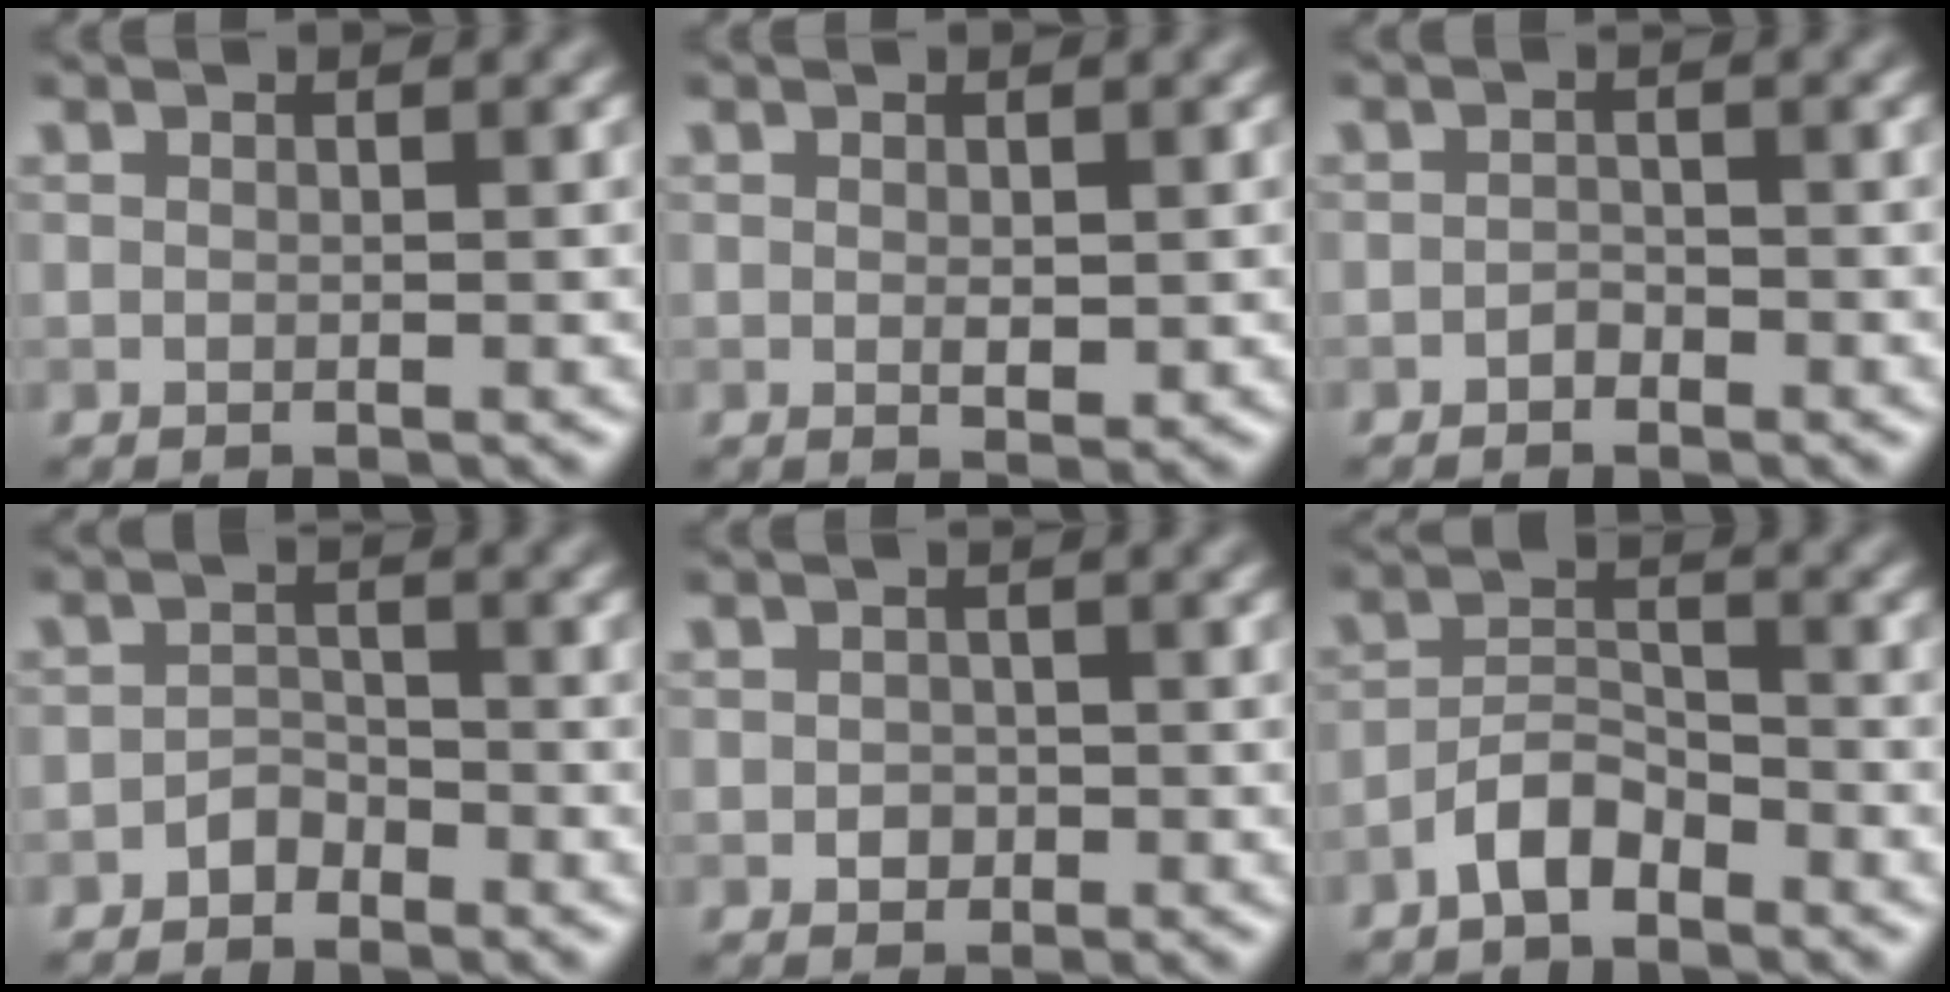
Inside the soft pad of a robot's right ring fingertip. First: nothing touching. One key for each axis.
{"total": 1.1, "fx": 0.0, "fy": 0.6, "fz": 1.0, "tx": -0.014, "ty": -0.004, "tz": 0.002}
{"total": 0.9, "fx": -0.7, "fy": 0.5, "fz": 0.3, "tx": -0.004, "ty": 0.001, "tz": -0.013}
{"total": 1.6, "fx": -1.2, "fy": 0.8, "fz": 0.4, "tx": -0.004, "ty": 0.008, "tz": -0.024}
{"total": 1.1, "fx": -0.3, "fy": 1.0, "fz": 0.5, "tx": -0.003, "ty": -0.003, "tz": -0.009}
{"total": 3.2, "fx": -2.4, "fy": 1.3, "fz": 1.7, "tx": -0.031, "ty": 0.012, "tz": -0.051}